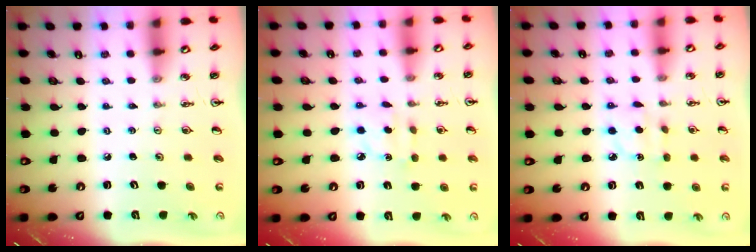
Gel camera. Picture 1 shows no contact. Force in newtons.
{"total": 2.9, "press": 2.8, "slide": 0.5}
{"total": 4.3, "press": 4.3, "slide": 0.4}